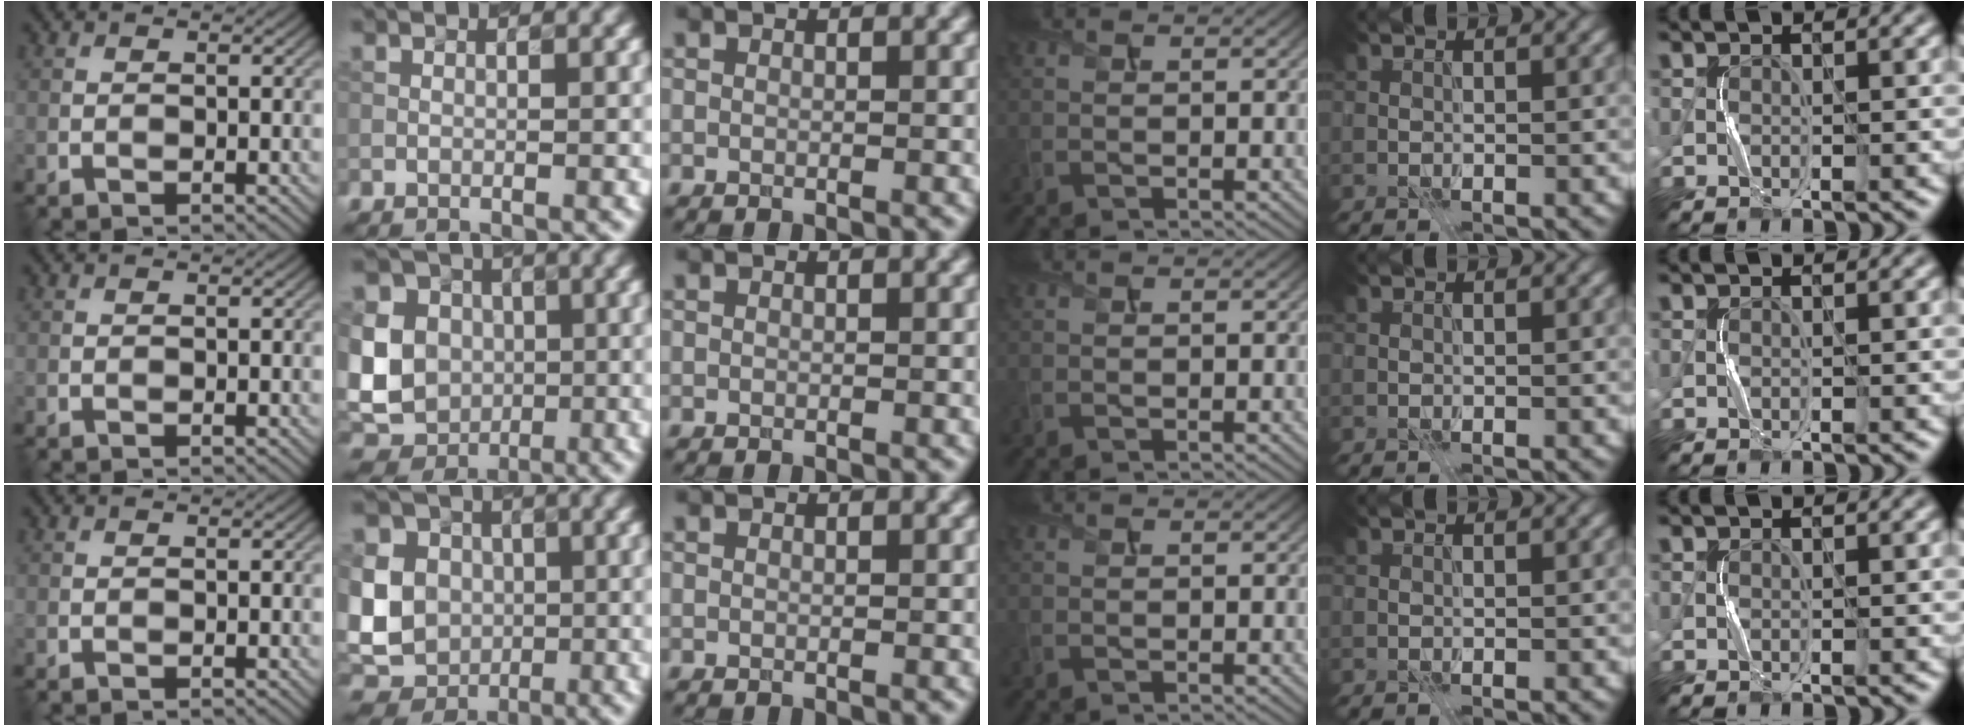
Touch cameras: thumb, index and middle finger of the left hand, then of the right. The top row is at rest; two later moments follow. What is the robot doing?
{"motion": "press", "object": "toy piano key"}